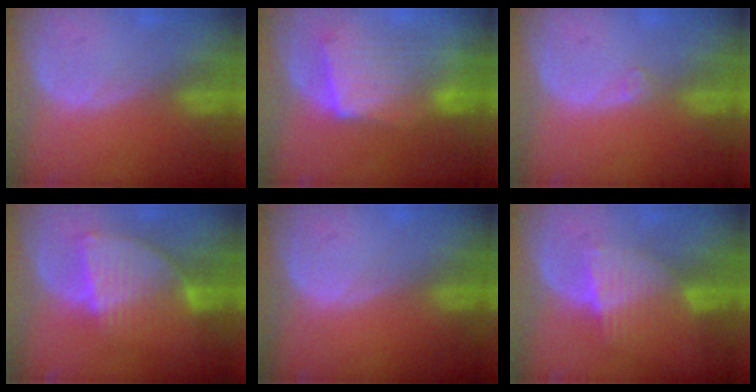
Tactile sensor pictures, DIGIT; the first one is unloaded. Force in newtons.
{"total": 10.3, "press": 9.1, "slide": 4.9}
{"total": 0.9, "press": 0.8, "slide": 0.2}
{"total": 8.0, "press": 7.1, "slide": 3.6}
{"total": 0.0}
{"total": 6.6, "press": 5.8, "slide": 3.0}